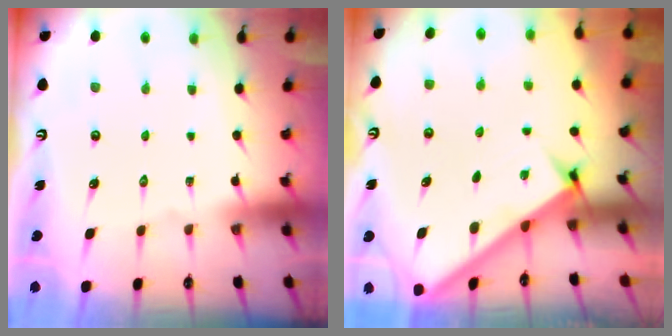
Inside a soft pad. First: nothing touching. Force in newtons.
{"total": 2.7, "press": 2.7, "slide": 0.3}